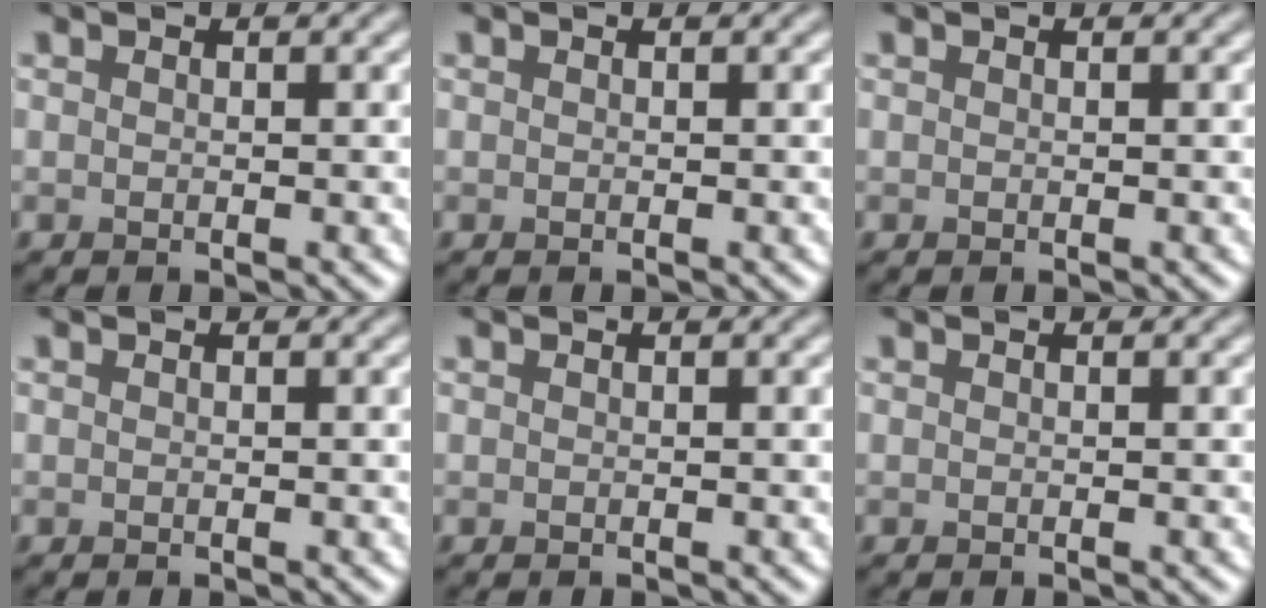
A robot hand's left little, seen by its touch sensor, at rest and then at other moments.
{"total": 0.0}
{"total": 0.0}
{"total": 0.0}
{"total": 0.0}
{"total": 0.0}